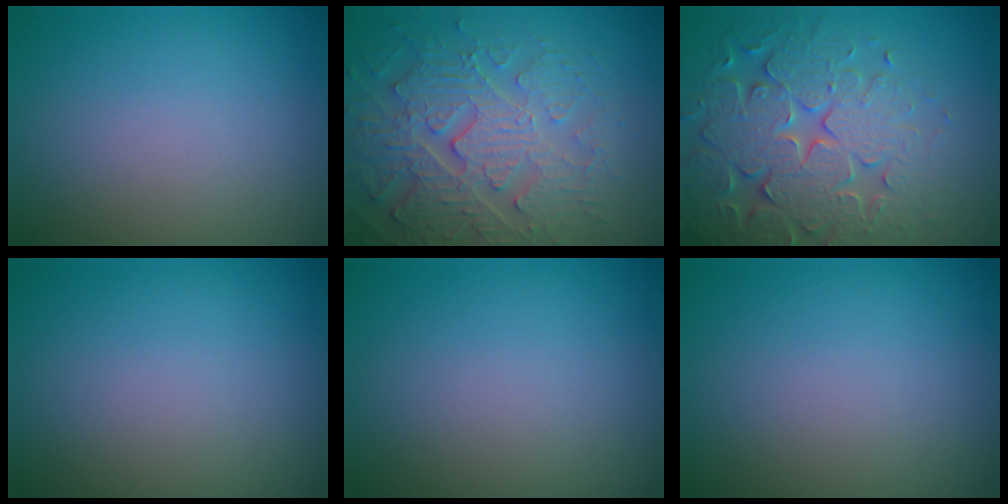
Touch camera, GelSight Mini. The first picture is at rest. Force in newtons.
{"total": 6.1, "press": 5.3, "slide": 3.0}
{"total": 7.7, "press": 7.5, "slide": 1.5}
{"total": 0.0}
{"total": 0.0}
{"total": 0.0}